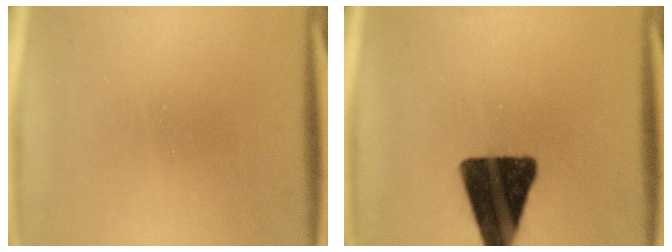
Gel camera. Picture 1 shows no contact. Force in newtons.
{"total": 16.6}